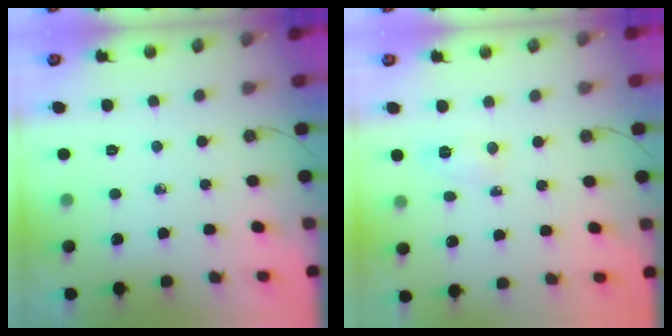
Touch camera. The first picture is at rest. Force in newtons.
{"total": 5.1, "press": 5.1, "slide": 0.8}